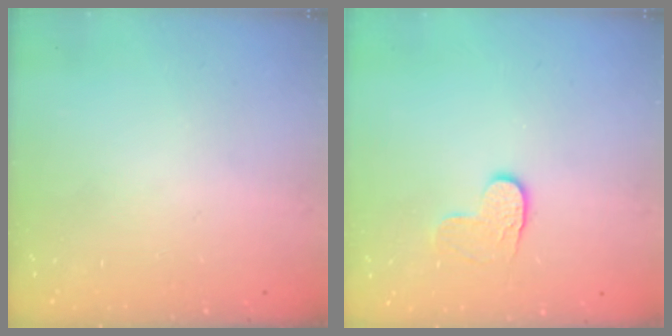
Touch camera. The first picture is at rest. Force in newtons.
{"total": 4.7, "press": 4.7, "slide": 0.2}